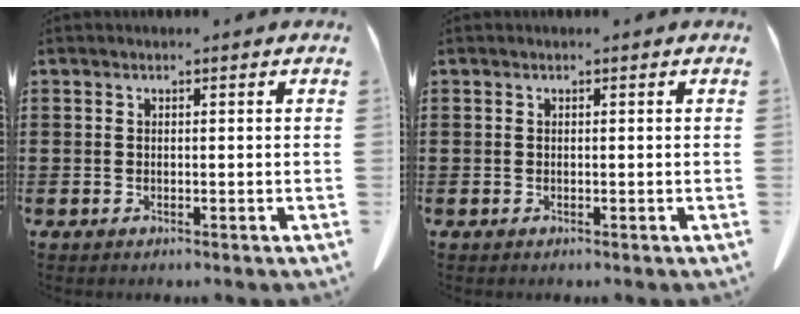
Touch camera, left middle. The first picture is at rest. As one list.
[{"total": 0.0}]